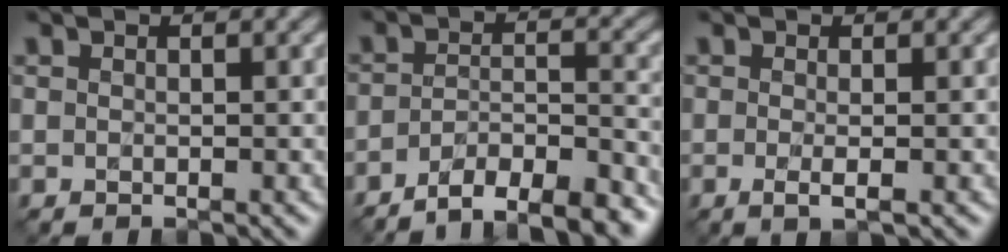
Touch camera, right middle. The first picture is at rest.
{"total": 7.9, "force": [-6.5, 1.8, 4.0], "torque": [-0.054, -0.004, -0.101]}
{"total": 1.4, "force": [-0.4, 0.3, 1.3], "torque": [-0.019, -0.007, -0.007]}